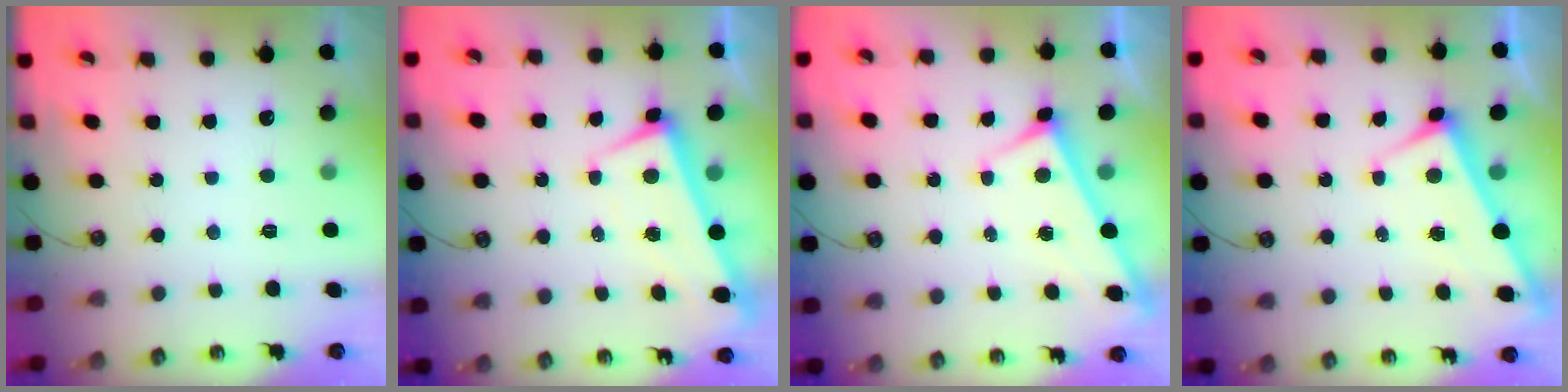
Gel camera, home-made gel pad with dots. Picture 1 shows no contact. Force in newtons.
{"total": 1.5, "press": 0.6, "slide": 1.4}
{"total": 2.9, "press": 2.9, "slide": 0.3}
{"total": 3.1, "press": 3.1, "slide": 0.0}